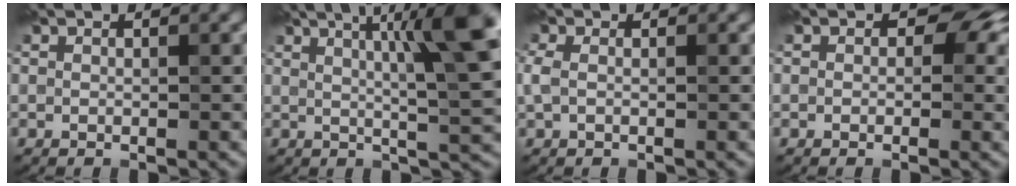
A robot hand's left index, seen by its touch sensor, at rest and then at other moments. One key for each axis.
{"total": 9.6, "fx": 3.0, "fy": 1.9, "fz": 8.9, "tx": -0.100, "ty": 0.019, "tz": 0.041}
{"total": 1.6, "fx": 0.0, "fy": 1.1, "fz": 1.2, "tx": -0.031, "ty": 0.007, "tz": -0.007}
{"total": 4.1, "fx": 0.4, "fy": 3.0, "fz": 2.7, "tx": 0.000, "ty": 0.008, "tz": -0.008}